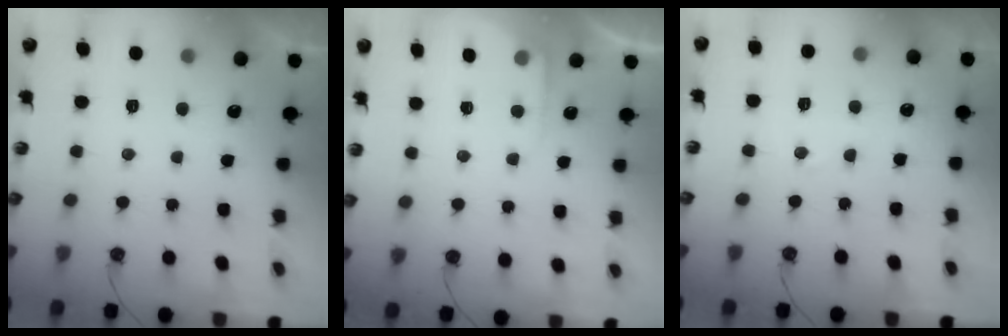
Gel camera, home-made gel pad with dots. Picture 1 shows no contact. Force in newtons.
{"total": 4.5, "press": 4.4, "slide": 0.6}
{"total": 4.8, "press": 4.8, "slide": 0.7}